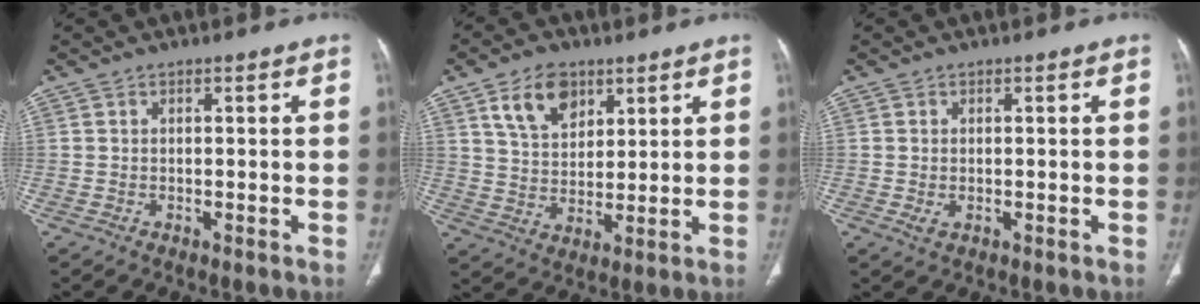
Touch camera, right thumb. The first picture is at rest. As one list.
[{"total": 9.7, "force": [5.2, 6.2, 5.3], "torque": [-0.068, -0.024, 0.098]}, {"total": 1.4, "force": [-0.2, 0.9, 1.1], "torque": [-0.026, -0.001, -0.001]}]